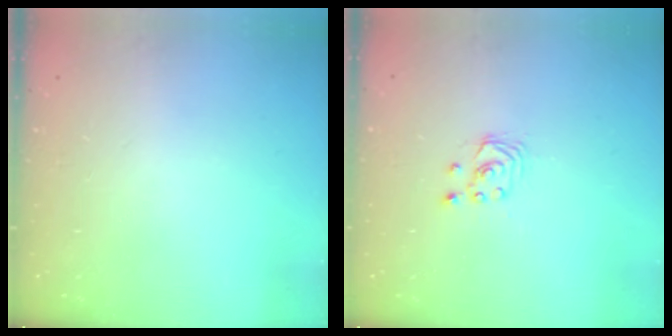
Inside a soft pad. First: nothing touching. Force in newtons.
{"total": 2.1, "press": 2.1, "slide": 0.3}